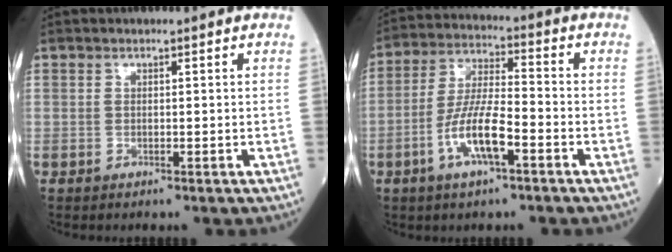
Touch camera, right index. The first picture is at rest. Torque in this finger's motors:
{"motor_torque": [1.08, -1.02, 0.70, 0.21]}